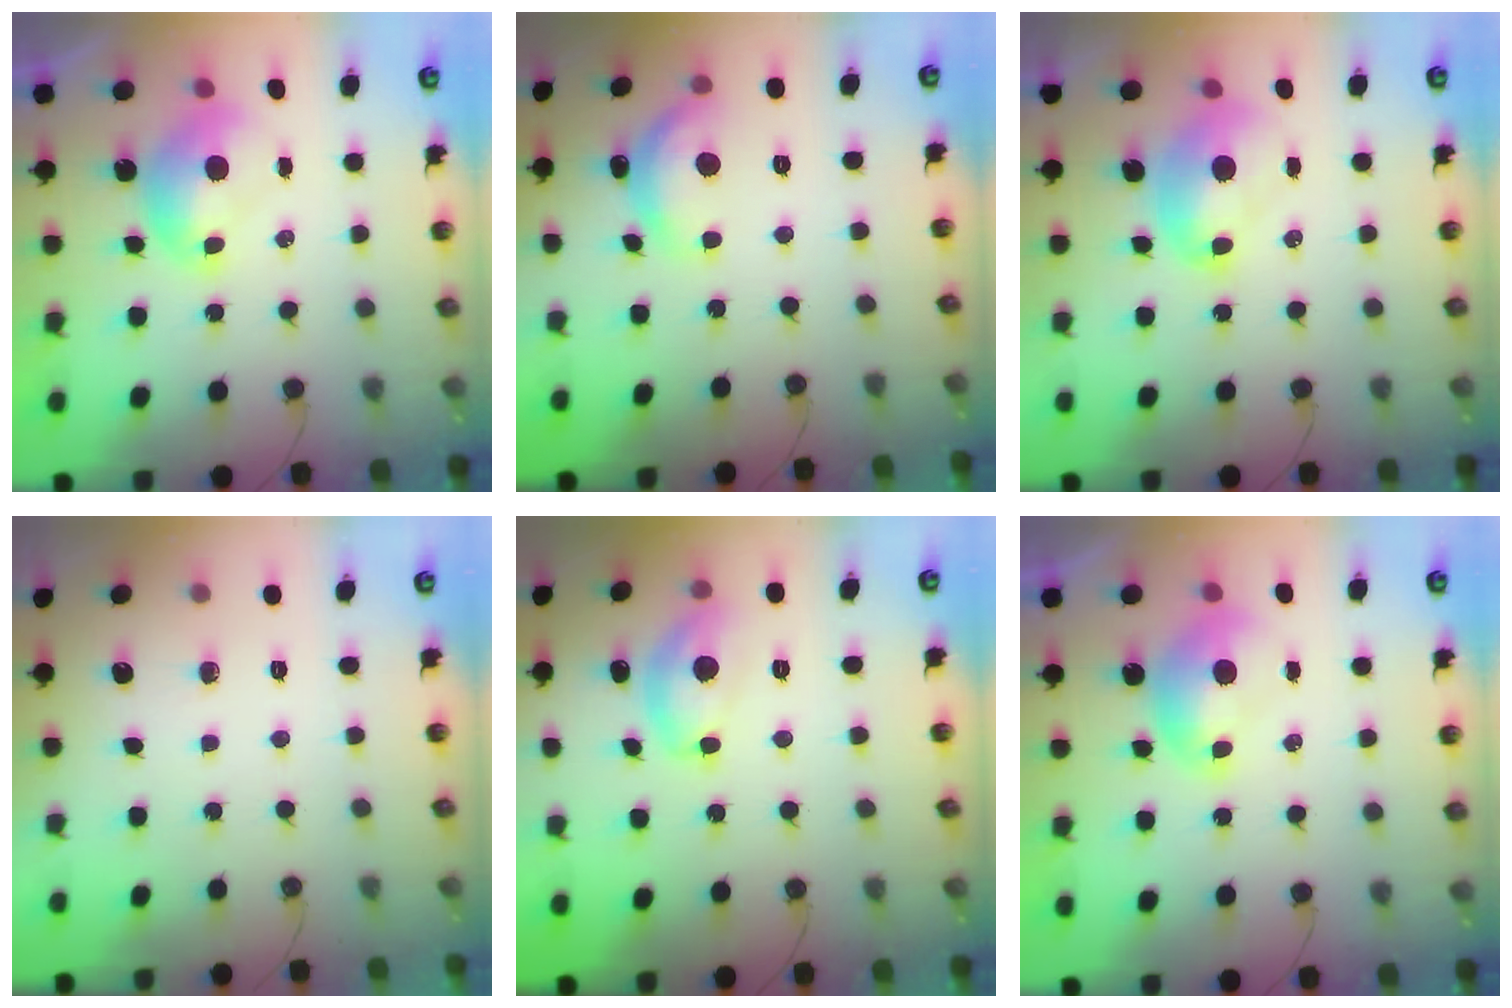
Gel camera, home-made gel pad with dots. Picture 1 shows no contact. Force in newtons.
{"total": 6.8, "press": 6.8, "slide": 0.7}
{"total": 1.9, "press": 1.9, "slide": 0.0}
{"total": 0.0}
{"total": 8.4, "press": 8.4, "slide": 0.6}
{"total": 0.0}